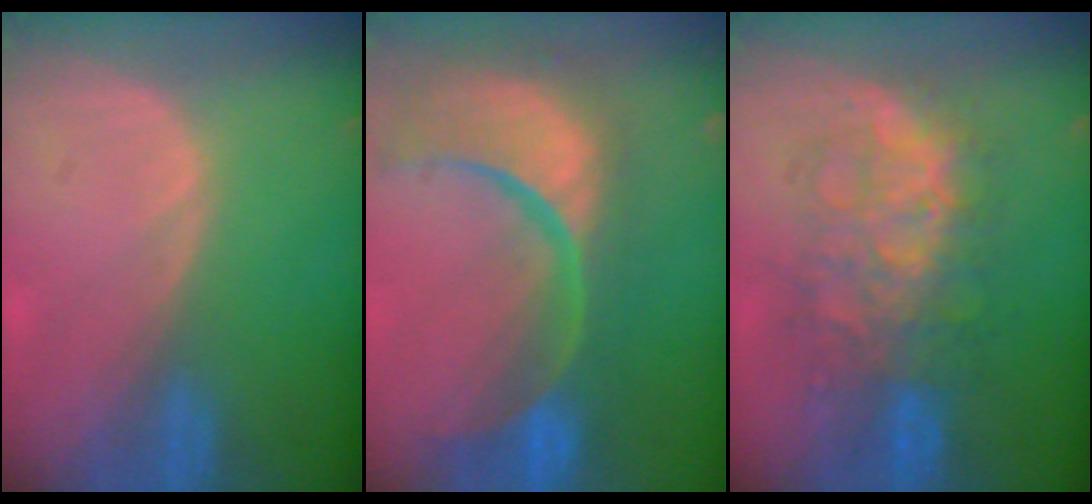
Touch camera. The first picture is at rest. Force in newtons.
{"total": 14.6, "press": 11.6, "slide": 8.9}
{"total": 8.9, "press": 8.9, "slide": 0.4}